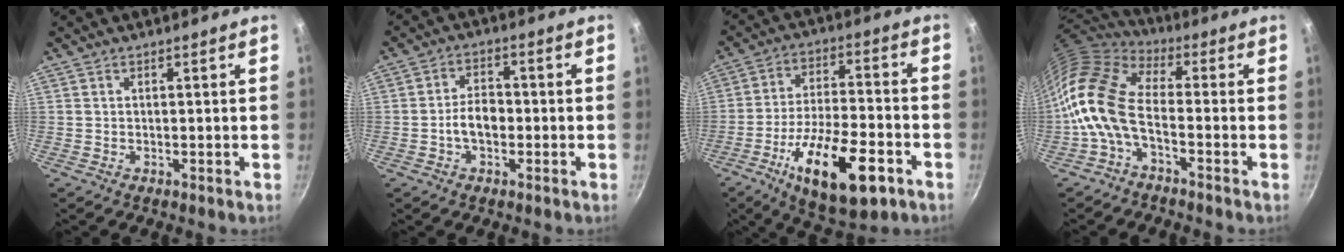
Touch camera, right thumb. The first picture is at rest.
{"total": 5.5, "force": [-1.3, 3.6, 3.9], "torque": [-0.051, 0.024, -0.025]}
{"total": 19.7, "force": [-8.8, 7.5, 15.9], "torque": [-0.252, 0.029, -0.142]}
{"total": 12.7, "force": [-3.4, 6.7, 10.2], "torque": [-0.201, 0.037, -0.085]}